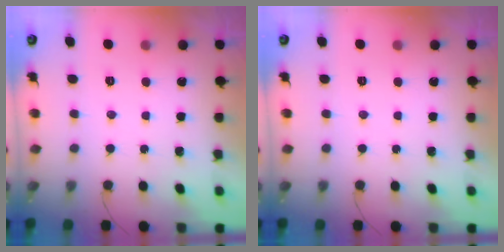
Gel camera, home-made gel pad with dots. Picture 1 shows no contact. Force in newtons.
{"total": 0.0}